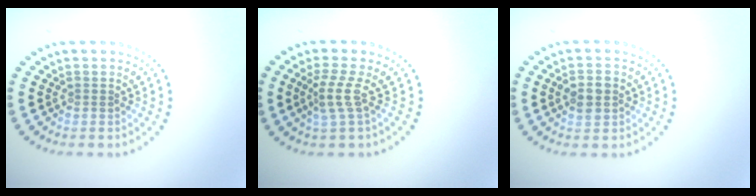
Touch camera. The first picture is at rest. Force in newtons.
{"total": 2.2, "press": 1.5, "slide": 1.7}
{"total": 2.7, "press": 2.7, "slide": 0.2}